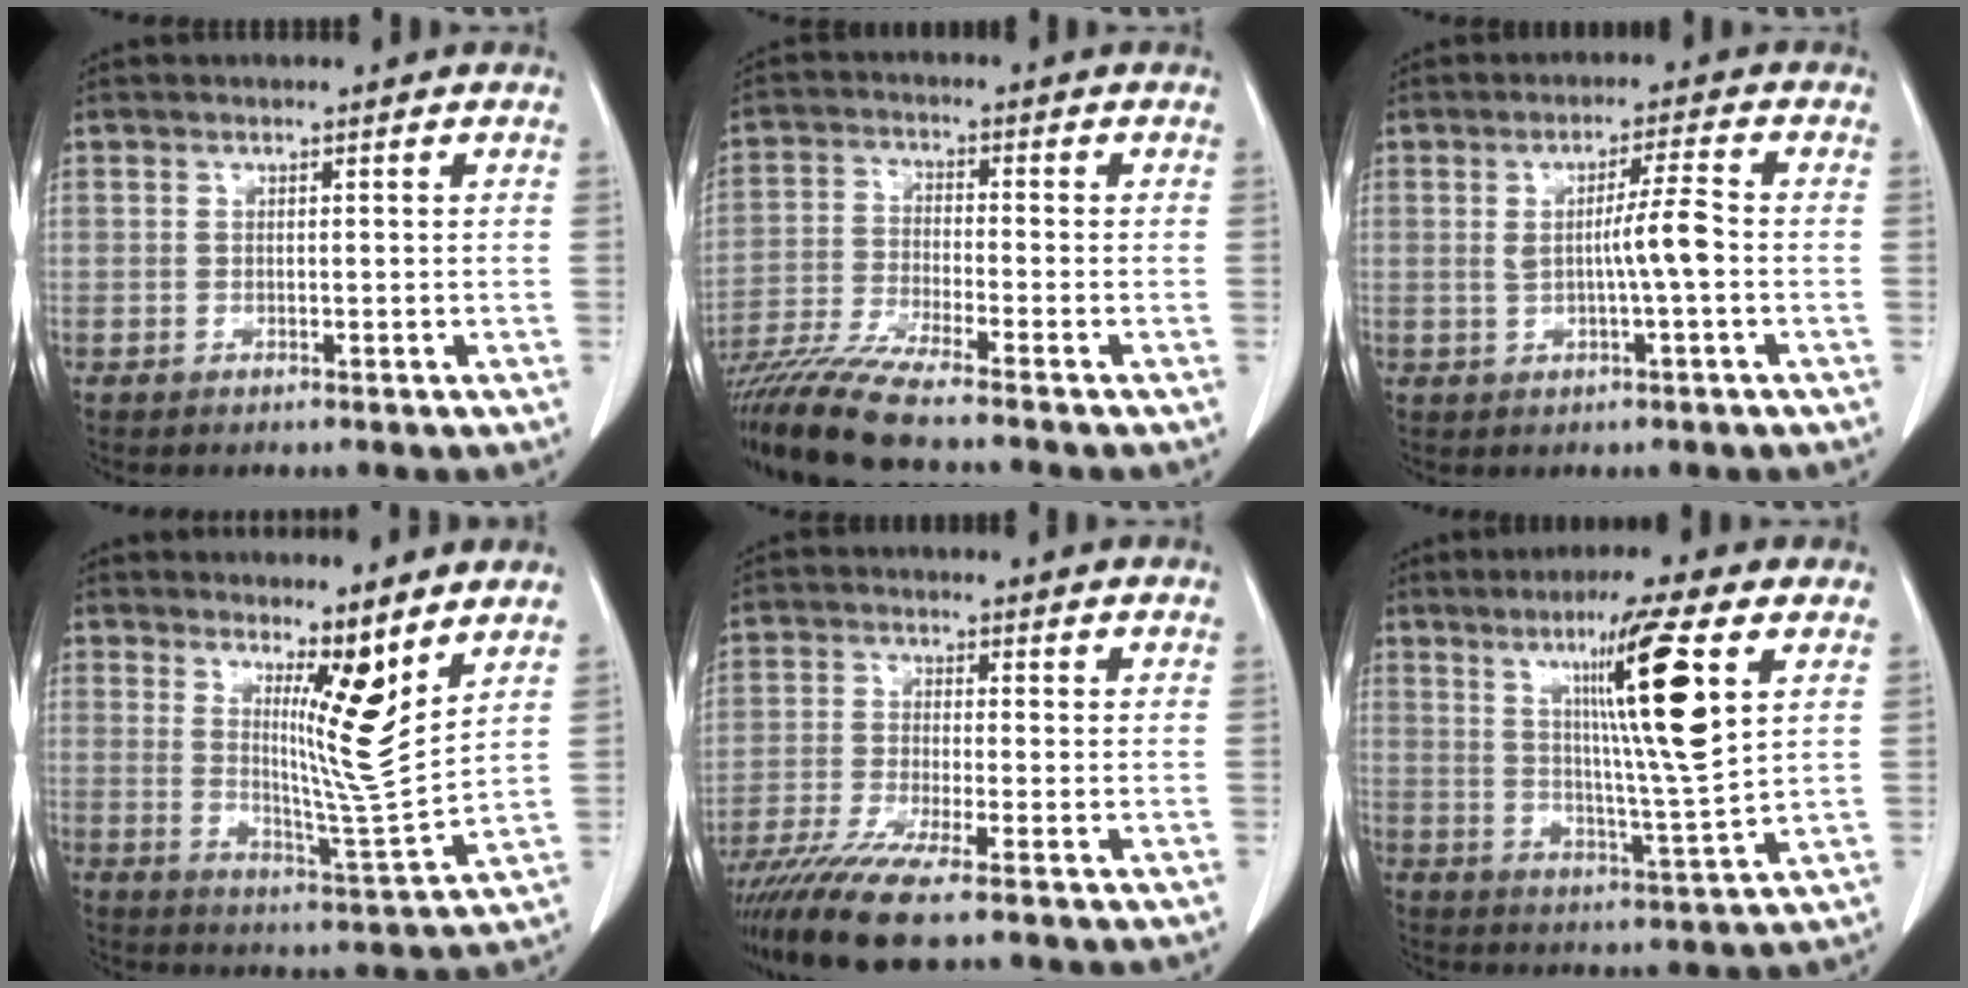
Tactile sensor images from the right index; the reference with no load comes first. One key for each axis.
{"total": 10.5, "fx": -8.9, "fy": -1.1, "fz": 5.4, "tx": -0.099, "ty": -0.029, "tz": -0.161}
{"total": 4.9, "fx": -0.3, "fy": -0.2, "fz": 4.9, "tx": -0.078, "ty": 0.003, "tz": -0.002}
{"total": 8.8, "fx": 5.2, "fy": -0.3, "fz": 7.1, "tx": -0.119, "ty": -0.023, "tz": 0.096}
{"total": 9.9, "fx": -7.6, "fy": -0.5, "fz": 6.4, "tx": -0.110, "ty": -0.028, "tz": -0.130}
{"total": 13.2, "fx": 5.2, "fy": -1.1, "fz": 12.1, "tx": -0.200, "ty": -0.006, "tz": 0.088}